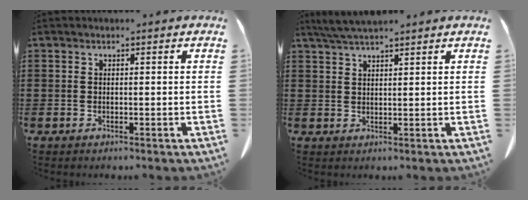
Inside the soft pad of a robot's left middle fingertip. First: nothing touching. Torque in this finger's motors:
{"motor_torque": [0.04, -0.03, 0.17, 0.04]}